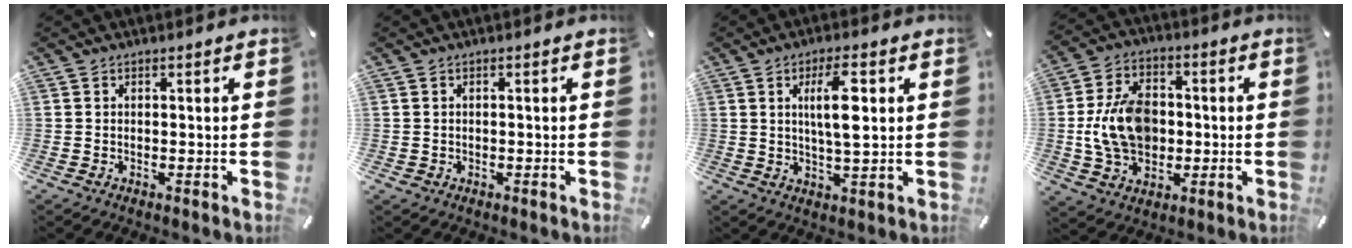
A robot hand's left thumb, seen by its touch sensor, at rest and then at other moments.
{"total": 0.6, "force": [-0.1, 0.5, 0.1], "torque": [-0.001, 0.003, -0.003]}
{"total": 8.8, "force": [2.2, 2.1, 8.3], "torque": [-0.162, -0.008, 0.025]}
{"total": 13.2, "force": [-0.6, 10.1, 8.6], "torque": [-0.168, 0.011, -0.011]}